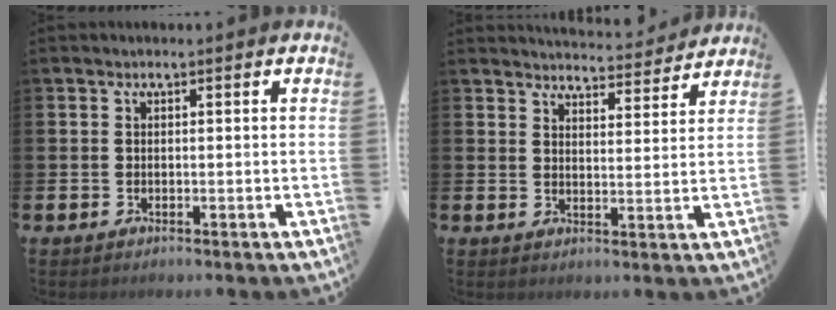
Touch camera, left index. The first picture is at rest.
{"total": 4.7, "force": [4.6, 0.3, 0.1], "torque": [-0.006, -0.036, 0.080]}